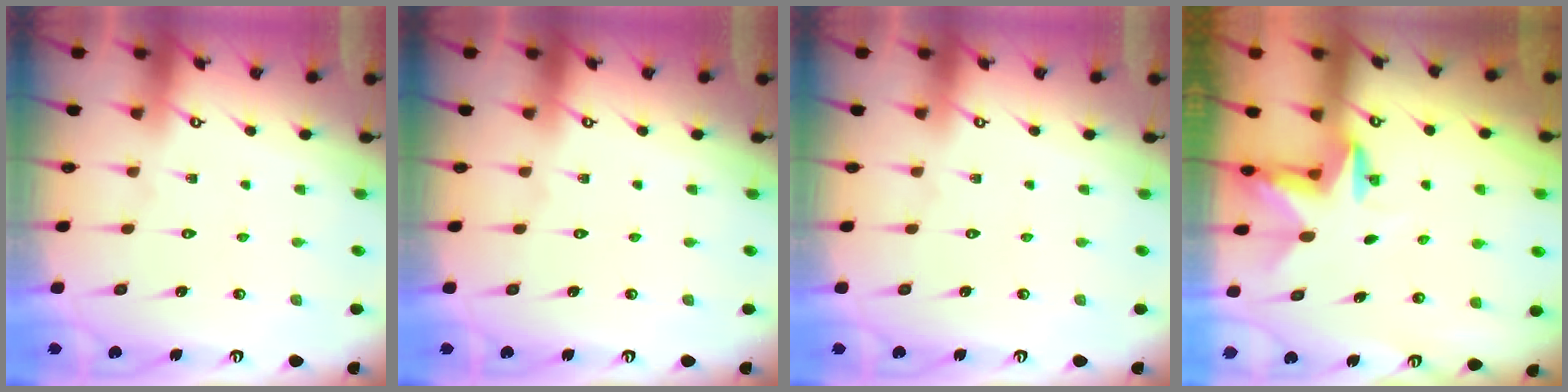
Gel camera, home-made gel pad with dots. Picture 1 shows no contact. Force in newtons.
{"total": 0.0}
{"total": 0.0}
{"total": 2.4, "press": 2.3, "slide": 0.4}